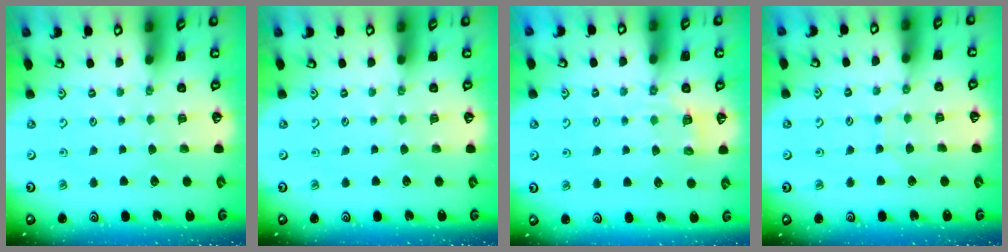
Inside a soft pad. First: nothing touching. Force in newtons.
{"total": 0.0}
{"total": 4.6, "press": 4.3, "slide": 1.6}
{"total": 2.6, "press": 2.6, "slide": 0.3}